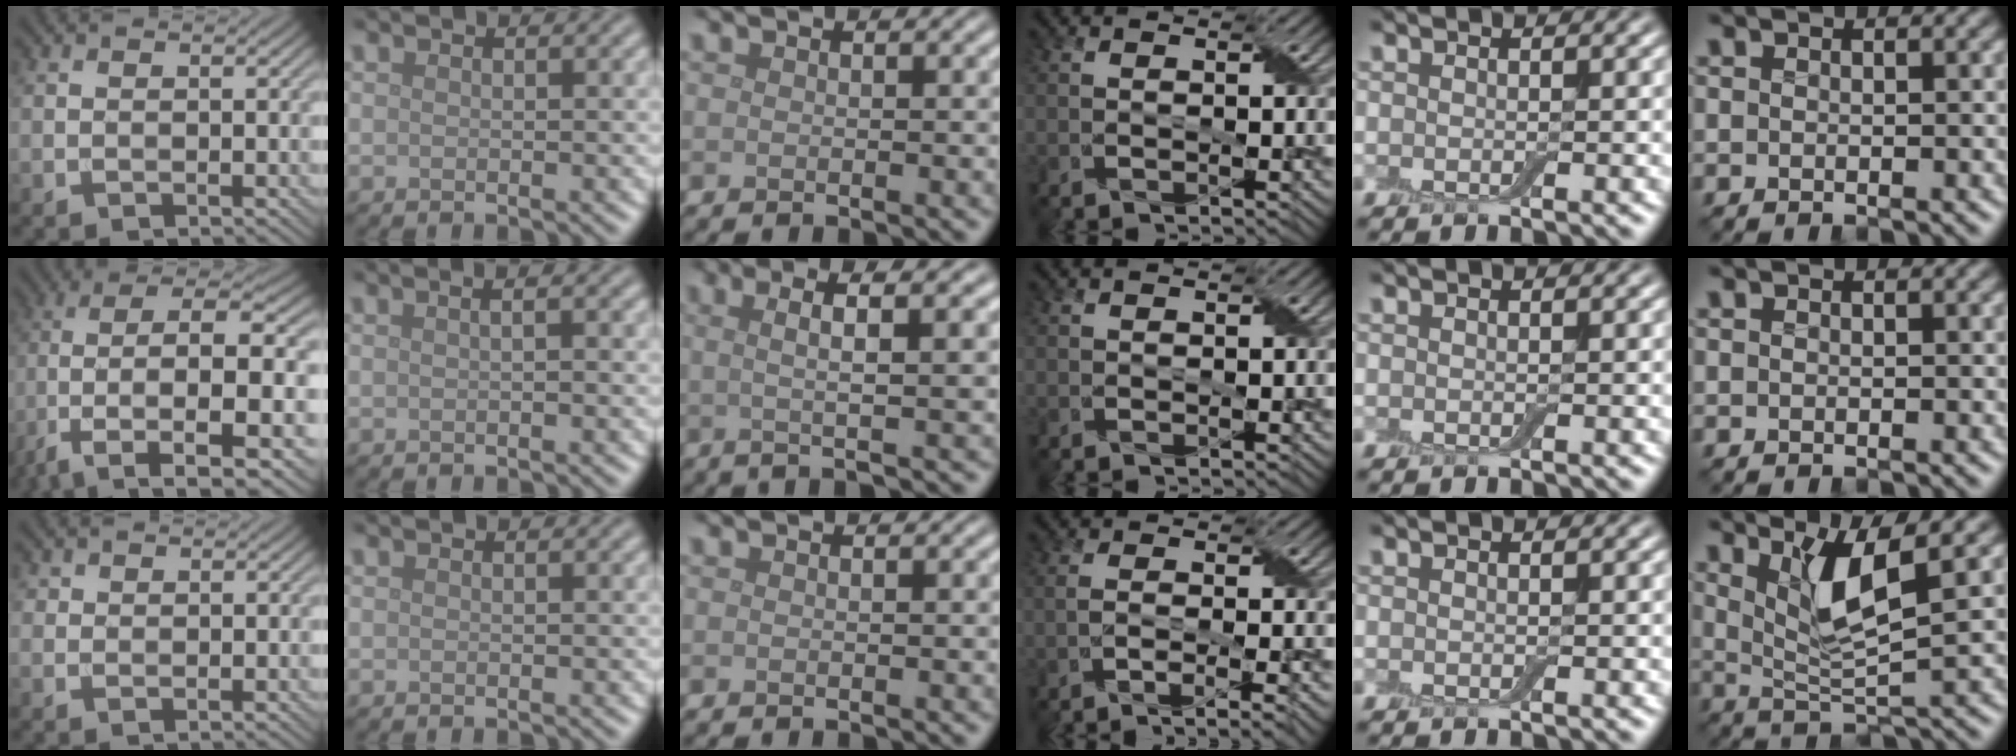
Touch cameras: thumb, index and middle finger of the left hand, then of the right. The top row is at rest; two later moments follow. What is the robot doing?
{"motion": "peel", "object": "bubble wrap"}